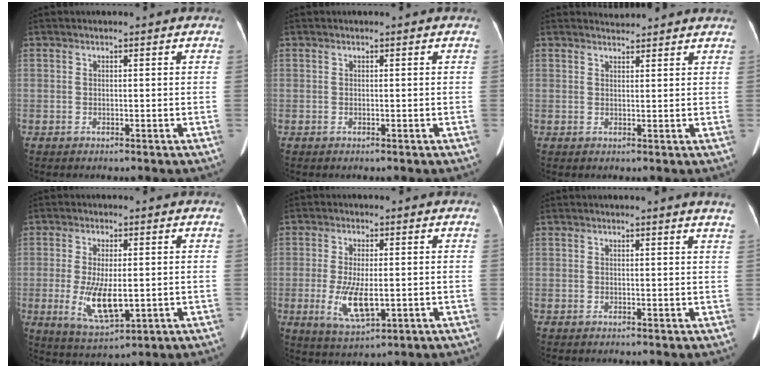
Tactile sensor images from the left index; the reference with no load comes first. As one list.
[{"total": 0.0}, {"total": 3.0, "force": [3.0, 0.3, -0.1], "torque": [-0.008, 0.014, 0.036]}, {"total": 8.2, "force": [-0.9, 3.1, 7.5], "torque": [-0.150, -0.020, -0.005]}, {"total": 7.2, "force": [-1.3, 2.5, 6.7], "torque": [-0.139, -0.016, -0.014]}, {"total": 2.5, "force": [2.3, -0.6, 1.0], "torque": [-0.016, -0.009, 0.013]}]